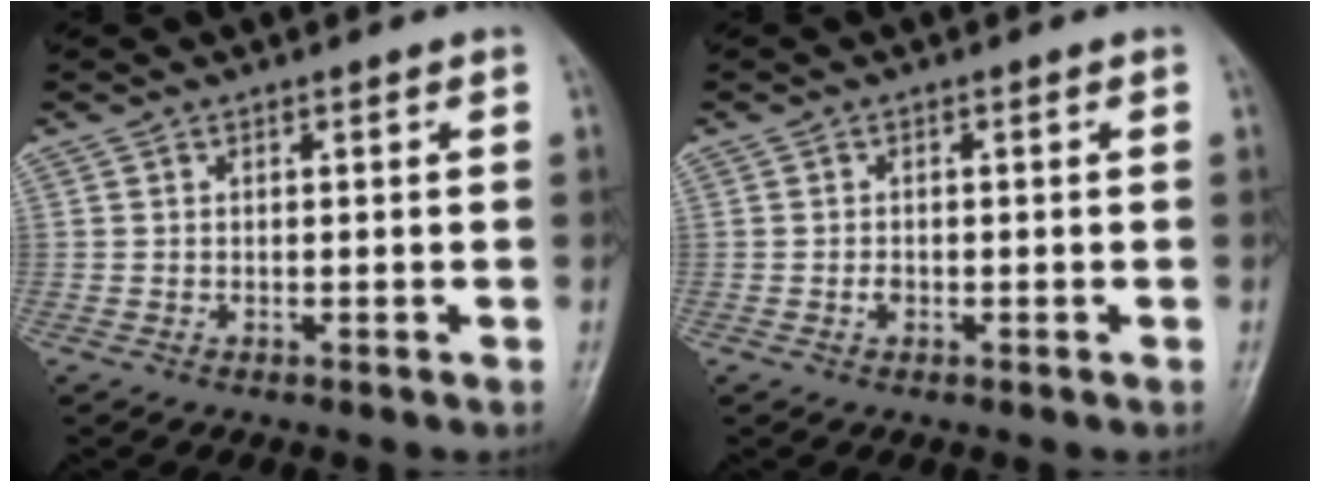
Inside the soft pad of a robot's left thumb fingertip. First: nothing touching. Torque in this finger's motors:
{"motor_torque": [-0.03, -0.04, 0.32, 0.09, 0.05]}